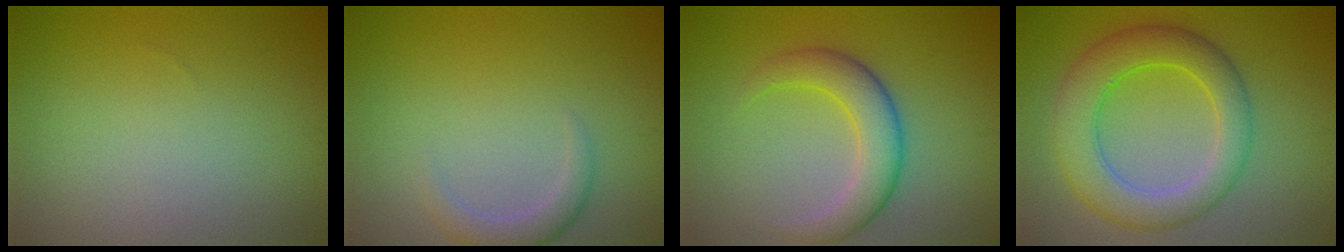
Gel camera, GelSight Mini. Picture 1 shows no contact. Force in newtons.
{"total": 1.9, "press": 1.9, "slide": 0.1}
{"total": 4.5, "press": 4.5, "slide": 0.2}
{"total": 6.5, "press": 6.5, "slide": 0.2}